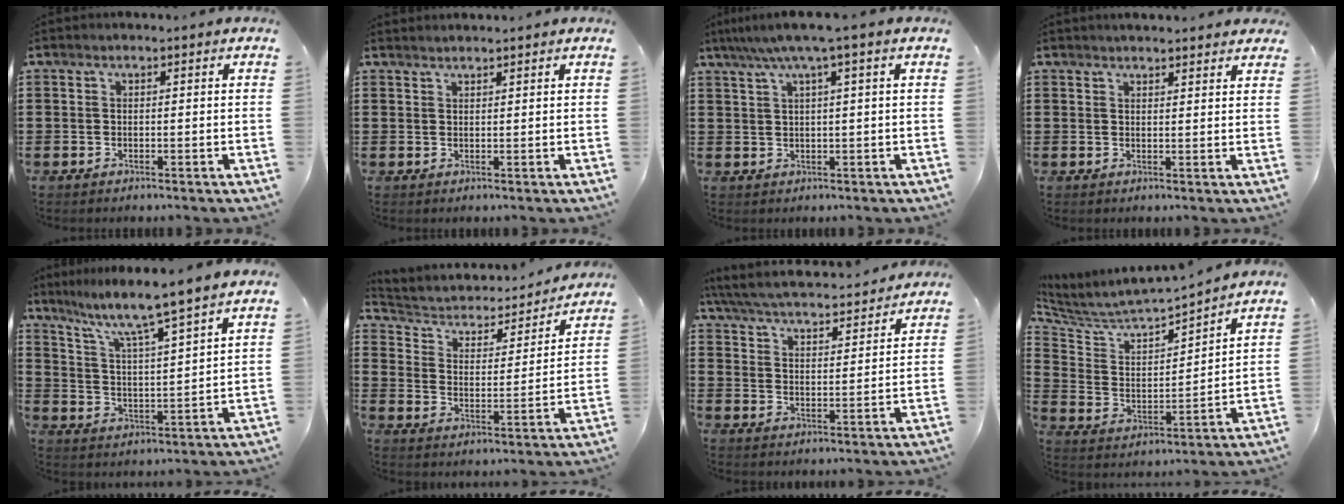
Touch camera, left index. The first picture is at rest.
{"total": 1.1, "force": [1.1, -0.1, 0.1], "torque": [-0.002, -0.002, 0.021]}
{"total": 4.3, "force": [2.1, -0.5, 3.7], "torque": [-0.074, -0.002, 0.033]}
{"total": 2.0, "force": [2.0, 0.0, 0.1], "torque": [-0.007, 0.001, 0.039]}
{"total": 6.4, "force": [5.4, -0.8, 3.3], "torque": [-0.087, -0.044, 0.083]}
{"total": 3.6, "force": [3.0, 1.9, 0.9], "torque": [-0.040, -0.022, 0.042]}
{"total": 5.1, "force": [4.9, -0.1, 1.3], "torque": [-0.049, -0.035, 0.080]}
{"total": 4.6, "force": [4.2, 1.1, 1.3], "torque": [-0.054, -0.039, 0.064]}